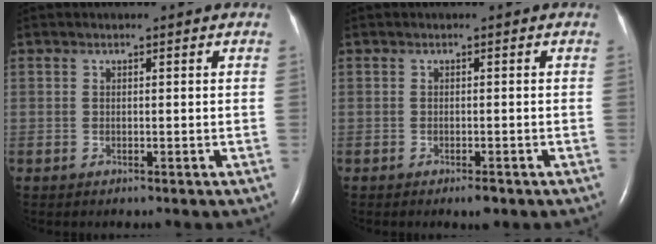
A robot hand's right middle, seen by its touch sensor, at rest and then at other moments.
{"total": 1.5, "force": [-1.0, 0.3, 1.1], "torque": [-0.017, -0.002, -0.012]}